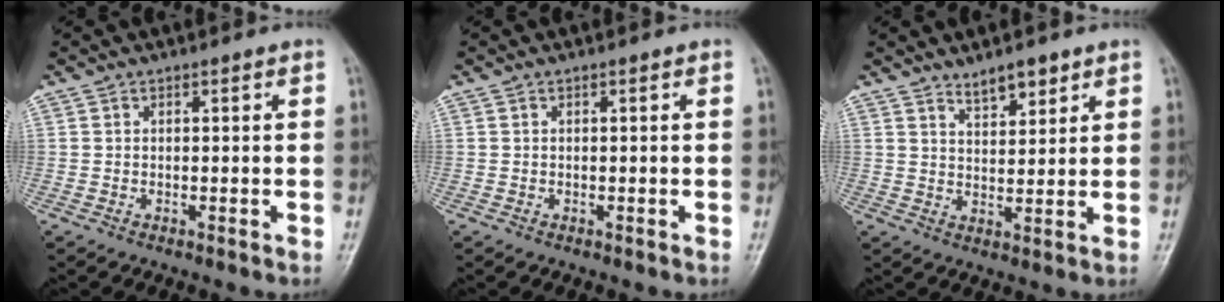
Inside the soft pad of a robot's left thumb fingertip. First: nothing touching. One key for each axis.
{"total": 0.0}
{"total": 4.9, "fx": 3.6, "fy": 1.9, "fz": 2.6, "tx": -0.026, "ty": -0.028, "tz": 0.062}